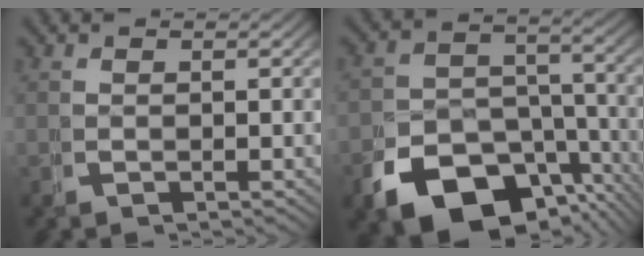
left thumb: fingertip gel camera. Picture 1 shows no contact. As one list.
[{"total": 13.2, "force": [-7.3, 8.5, 6.9], "torque": [-0.108, -0.039, -0.107]}]